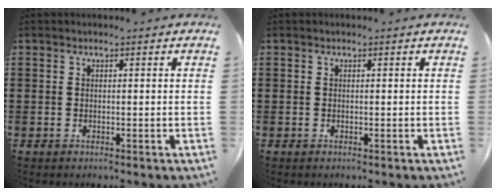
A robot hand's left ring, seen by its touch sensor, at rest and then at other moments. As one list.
[{"total": 0.0}]